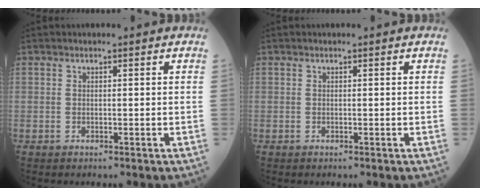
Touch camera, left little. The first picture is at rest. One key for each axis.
{"total": 0.0}